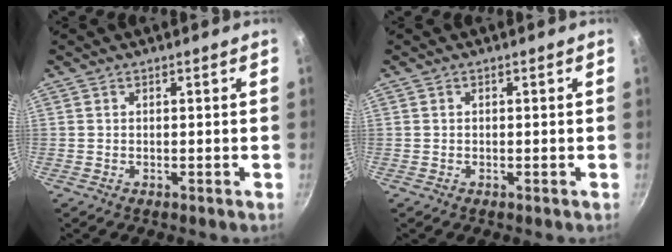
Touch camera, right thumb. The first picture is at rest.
{"total": 0.0}